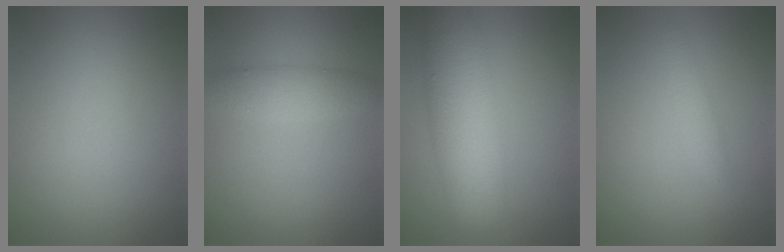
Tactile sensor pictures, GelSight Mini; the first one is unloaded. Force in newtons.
{"total": 2.9, "press": 2.9, "slide": 0.0}
{"total": 7.8, "press": 7.8, "slide": 0.5}
{"total": 1.3, "press": 1.3, "slide": 0.0}